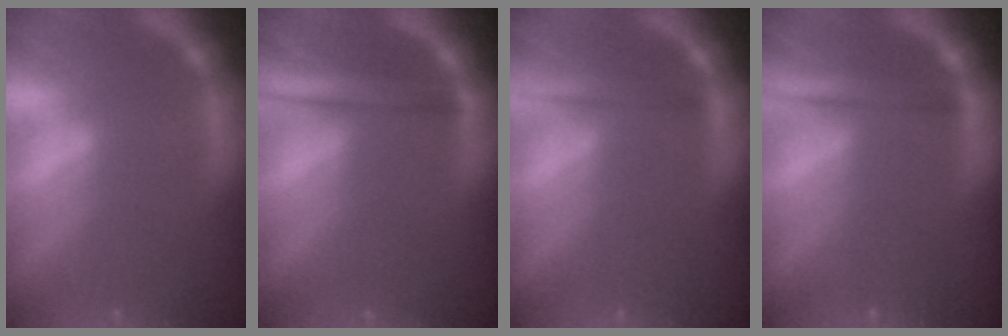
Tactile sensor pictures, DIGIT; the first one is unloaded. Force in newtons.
{"total": 2.9}
{"total": 2.0}
{"total": 2.5}